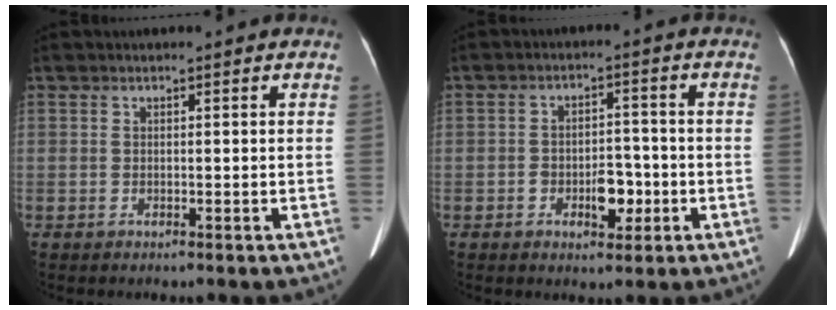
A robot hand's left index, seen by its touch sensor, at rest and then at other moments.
{"total": 5.0, "force": [-1.9, 2.7, 3.8], "torque": [-0.059, 0.009, -0.025]}